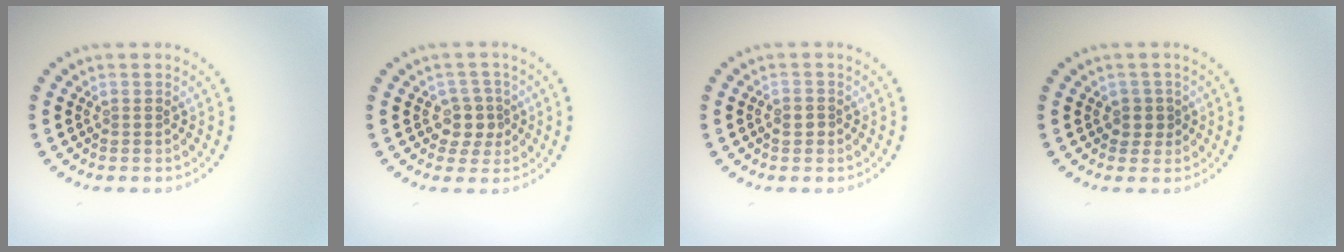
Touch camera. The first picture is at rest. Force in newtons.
{"total": 2.5, "press": 2.2, "slide": 1.2}
{"total": 1.0, "press": 1.0, "slide": 0.1}
{"total": 1.6, "press": 1.3, "slide": 1.0}